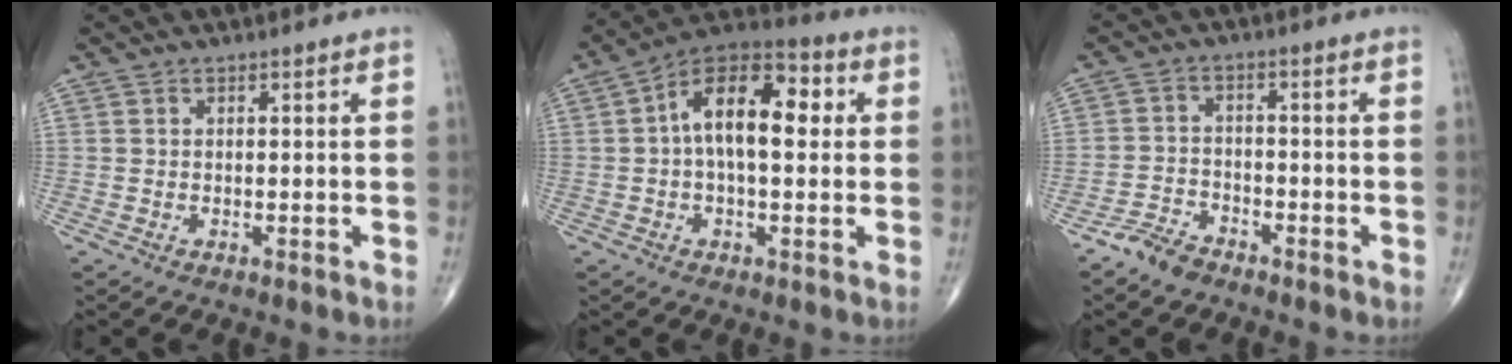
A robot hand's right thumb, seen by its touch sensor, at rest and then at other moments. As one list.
[{"total": 14.1, "force": [1.9, 7.2, 12.0], "torque": [-0.184, 0.037, 0.020]}, {"total": 4.6, "force": [-3.8, 2.2, 1.6], "torque": [-0.029, 0.015, -0.076]}]